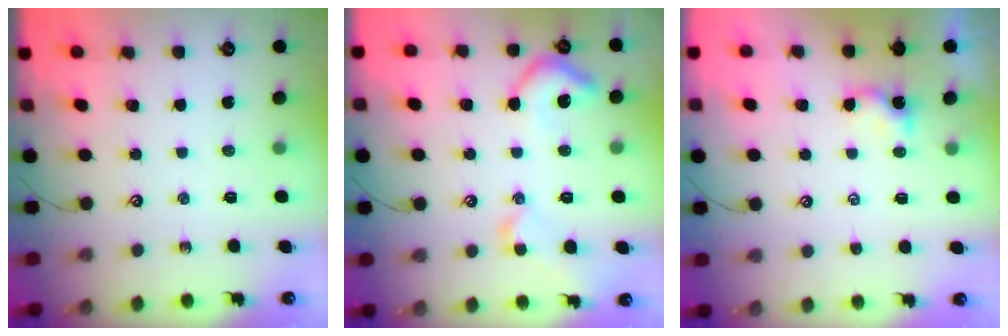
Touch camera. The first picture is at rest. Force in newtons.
{"total": 7.2, "press": 7.1, "slide": 1.2}
{"total": 0.8, "press": 0.8, "slide": 0.1}